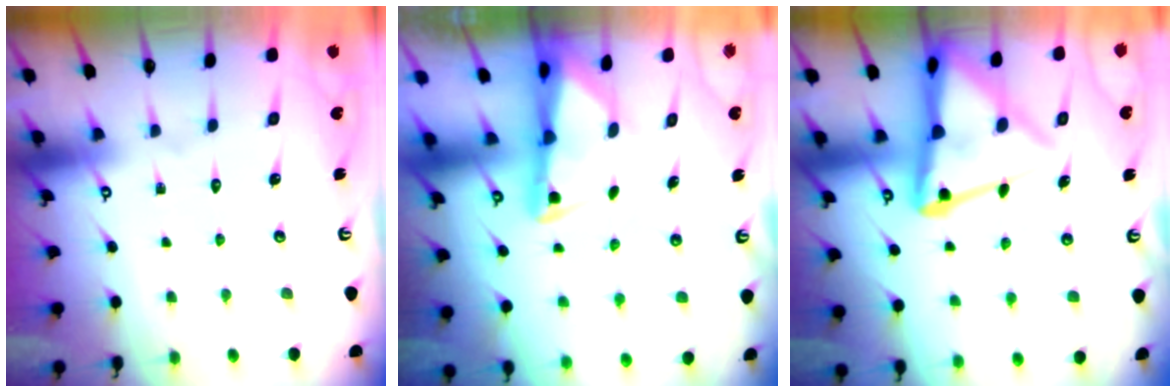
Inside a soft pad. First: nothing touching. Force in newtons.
{"total": 2.2, "press": 2.2, "slide": 0.5}
{"total": 12.1, "press": 12.0, "slide": 1.3}